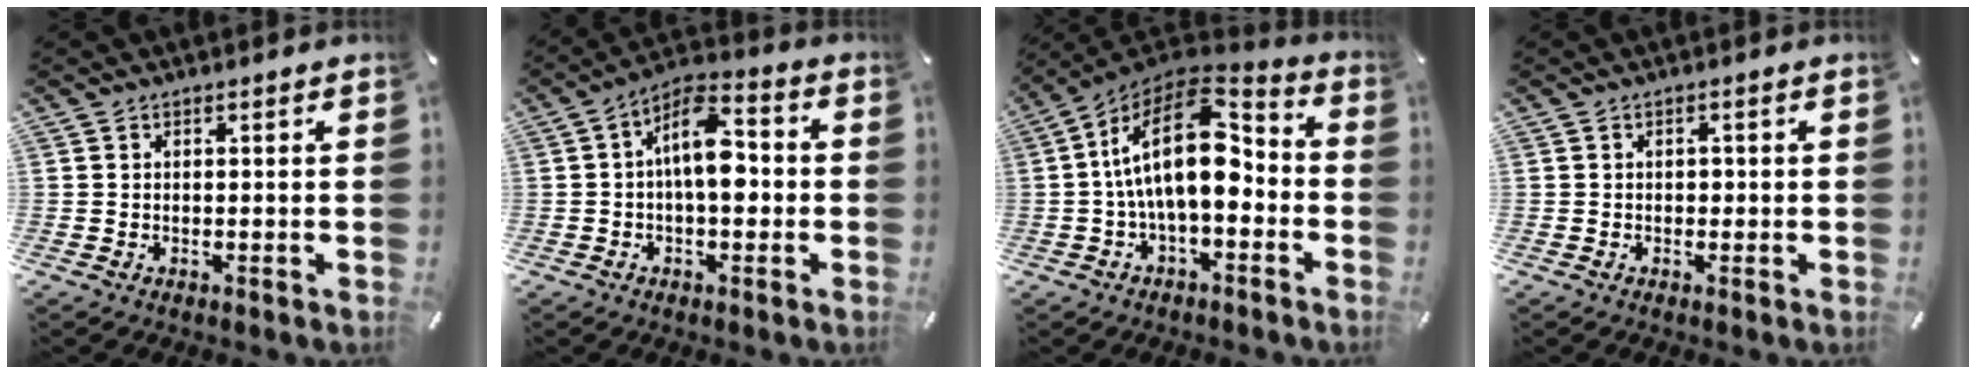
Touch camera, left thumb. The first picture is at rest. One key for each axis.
{"total": 11.3, "fx": -0.3, "fy": 5.9, "fz": 9.6, "tx": -0.171, "ty": 0.001, "tz": -0.005}
{"total": 18.8, "fx": 0.7, "fy": 9.8, "fz": 16.0, "tx": -0.305, "ty": -0.002, "tz": 0.011}
{"total": 1.0, "fx": -0.2, "fy": 0.8, "fz": 0.5, "tx": -0.010, "ty": 0.005, "tz": -0.005}